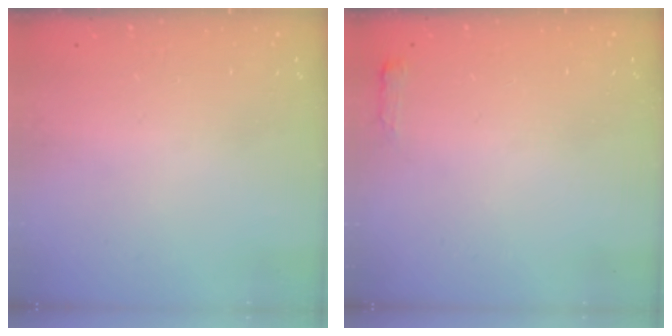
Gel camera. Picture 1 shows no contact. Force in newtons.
{"total": 2.7, "press": 2.6, "slide": 0.5}